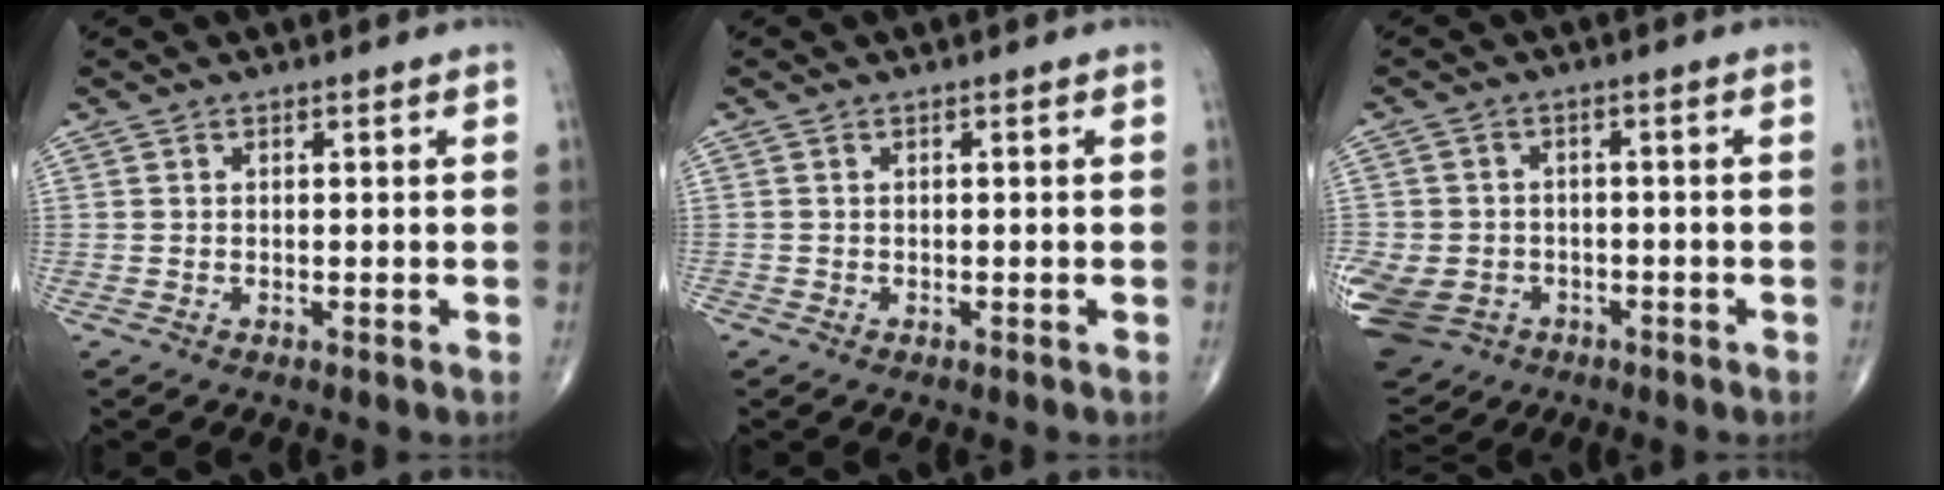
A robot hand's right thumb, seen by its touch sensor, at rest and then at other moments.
{"total": 0.0}
{"total": 15.9, "force": [-5.9, 12.8, 7.5], "torque": [-0.200, 0.012, -0.091]}